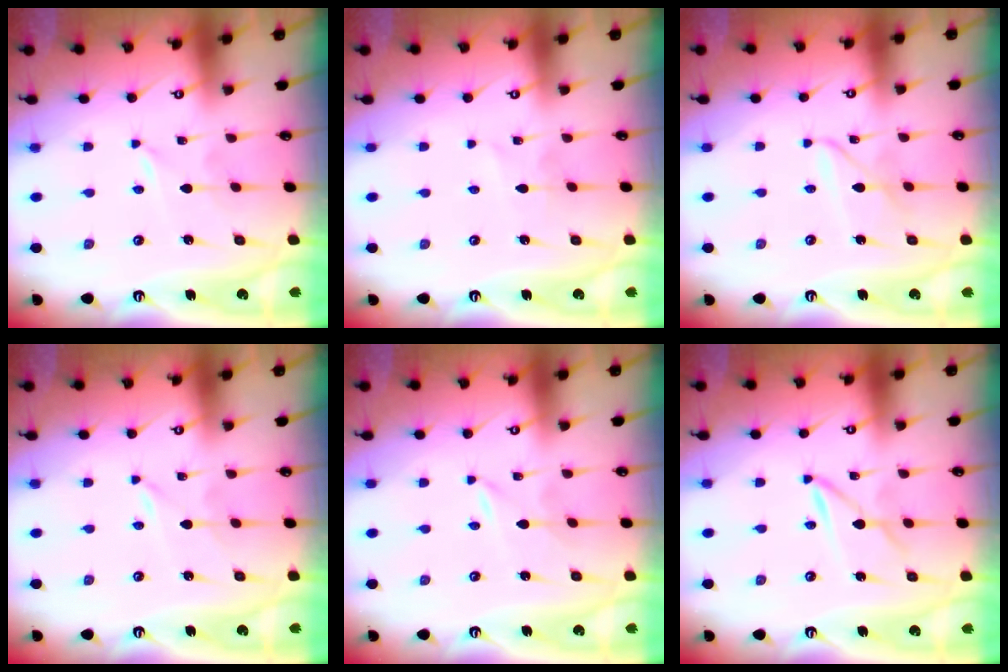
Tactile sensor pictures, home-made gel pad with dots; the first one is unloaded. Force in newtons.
{"total": 2.8, "press": 2.7, "slide": 0.3}
{"total": 5.0, "press": 4.9, "slide": 0.4}
{"total": 0.0}
{"total": 0.0}
{"total": 2.5, "press": 2.5, "slide": 0.3}